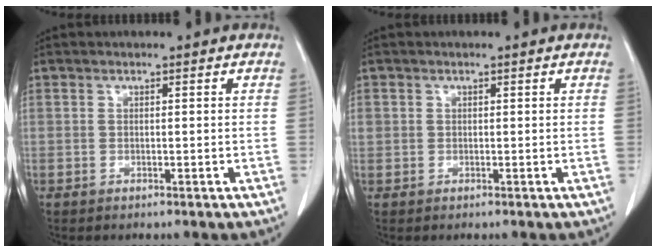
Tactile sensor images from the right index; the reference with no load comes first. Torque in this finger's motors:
{"motor_torque": [1.02, 0.04, 0.48, 0.15]}